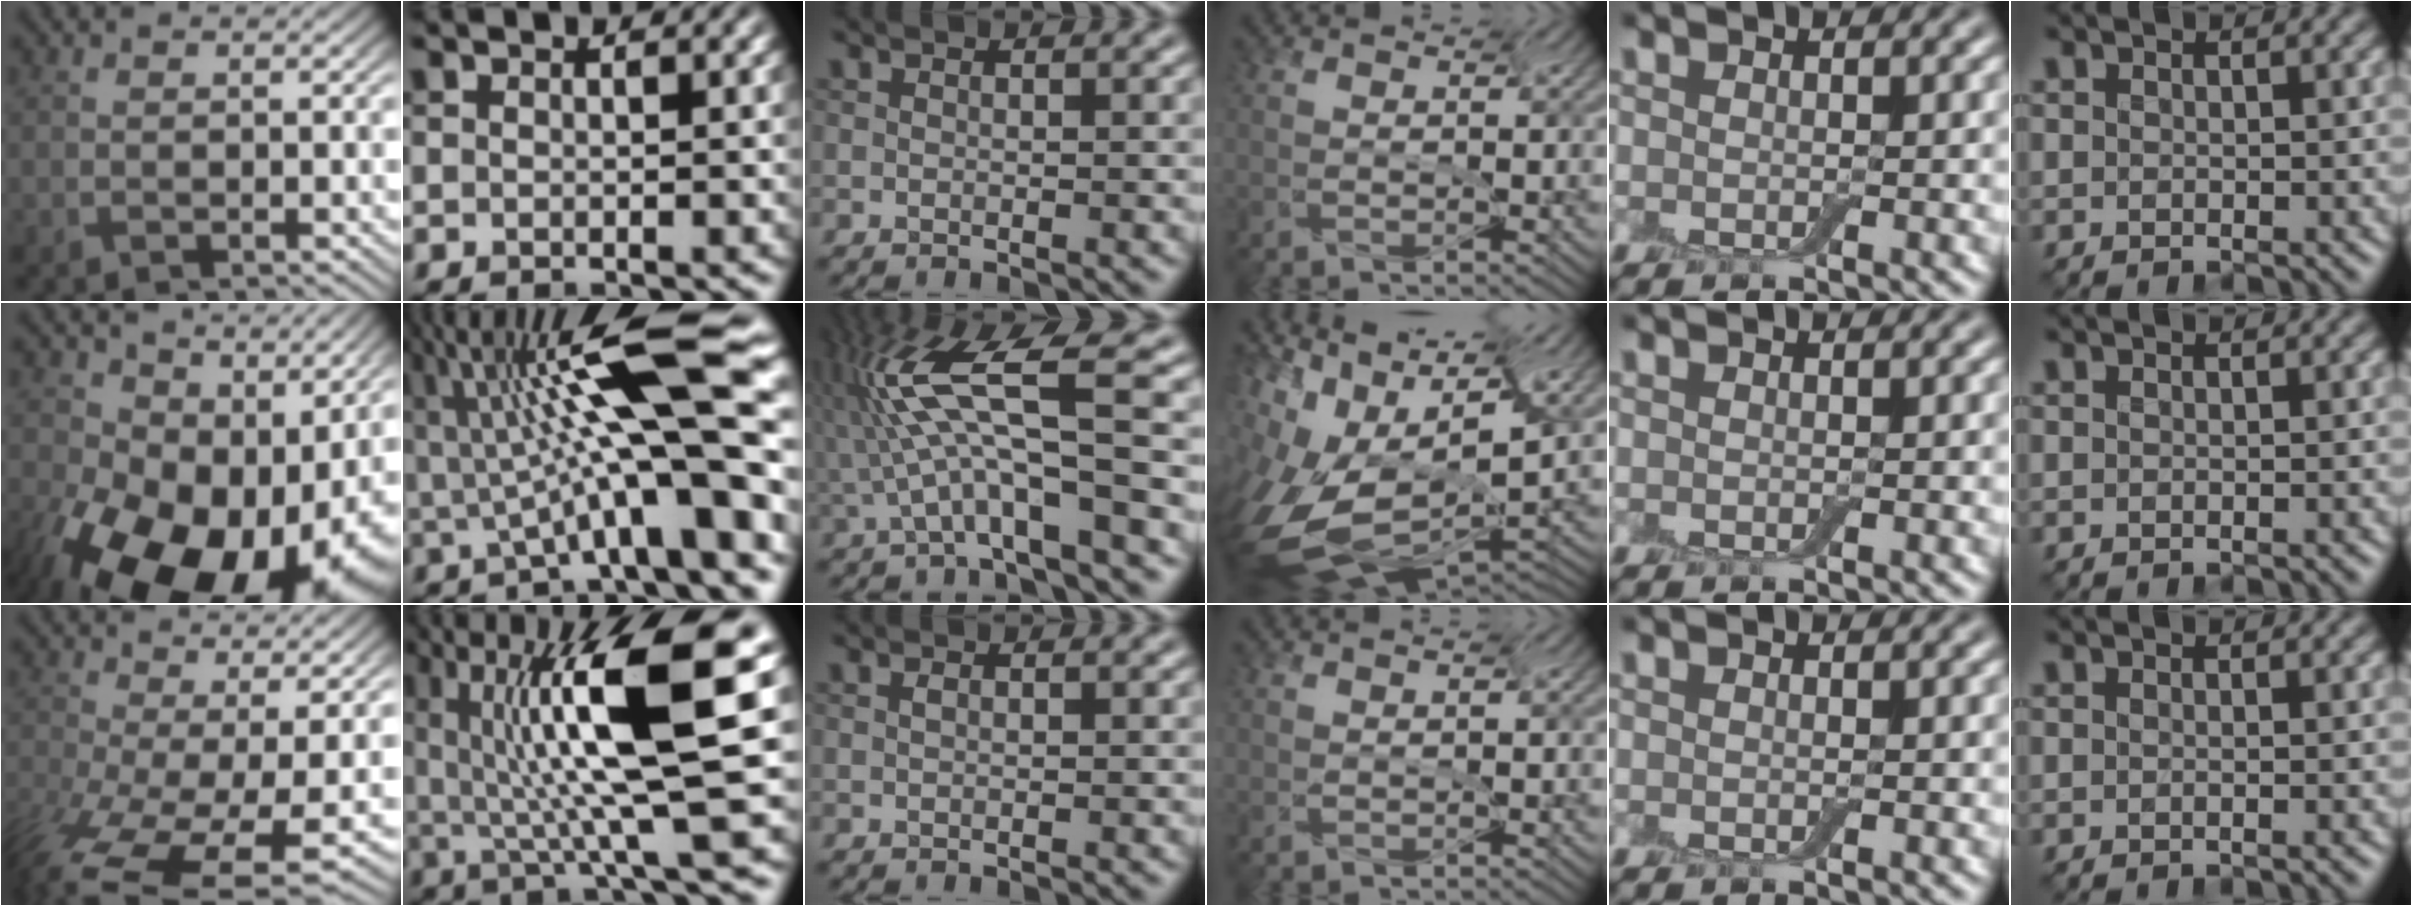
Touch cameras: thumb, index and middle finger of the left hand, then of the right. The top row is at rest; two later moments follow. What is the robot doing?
{"motion": "screw", "object": "jar lid"}